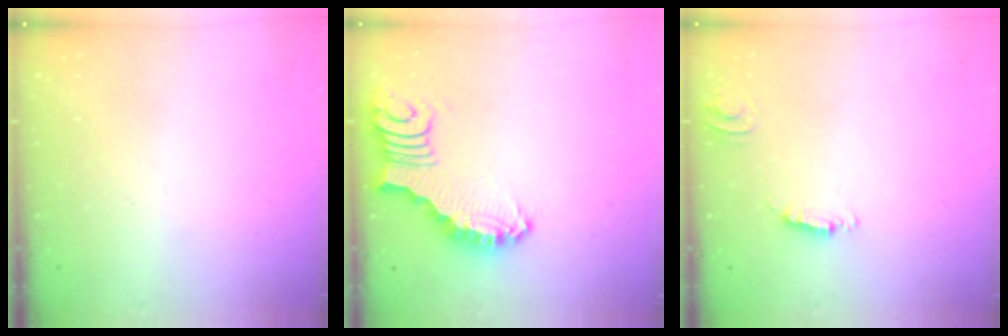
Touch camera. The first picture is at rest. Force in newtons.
{"total": 3.4, "press": 3.3, "slide": 0.8}
{"total": 5.6, "press": 5.6, "slide": 0.4}